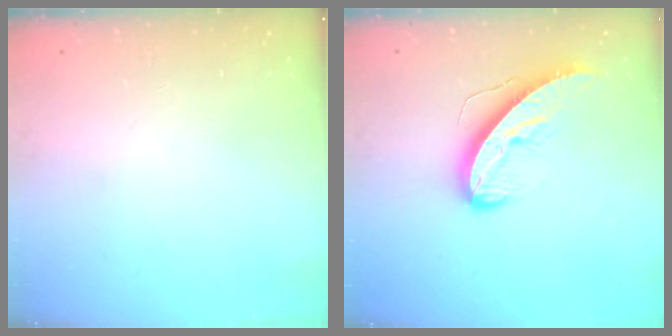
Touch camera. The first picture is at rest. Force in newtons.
{"total": 11.1, "press": 11.1, "slide": 1.0}